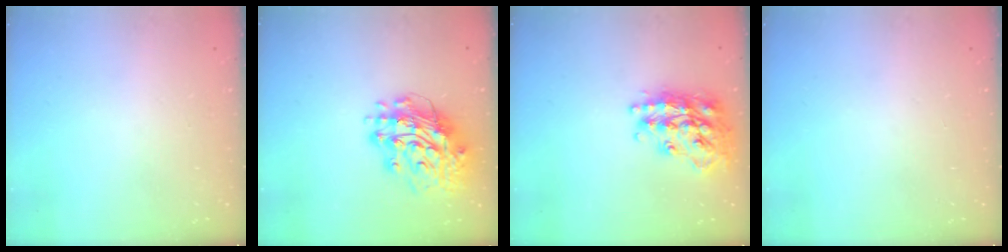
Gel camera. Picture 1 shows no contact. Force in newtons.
{"total": 15.8, "press": 15.7, "slide": 1.7}
{"total": 21.9, "press": 21.8, "slide": 1.8}
{"total": 0.0}